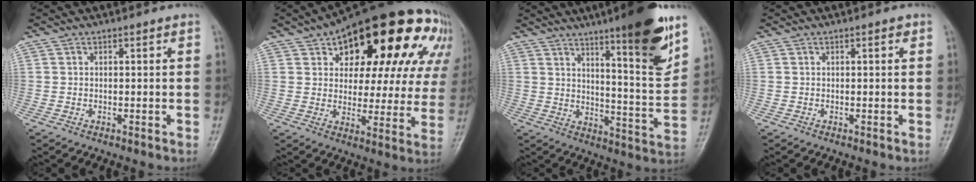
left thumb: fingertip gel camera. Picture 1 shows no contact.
{"total": 28.7, "force": [13.6, 13.9, 21.1], "torque": [-0.247, 0.019, 0.192]}
{"total": 17.3, "force": [10.5, 2.3, 13.5], "torque": [-0.170, -0.064, 0.159]}
{"total": 0.9, "force": [0.3, 0.4, 0.7], "torque": [-0.007, 0.001, 0.002]}